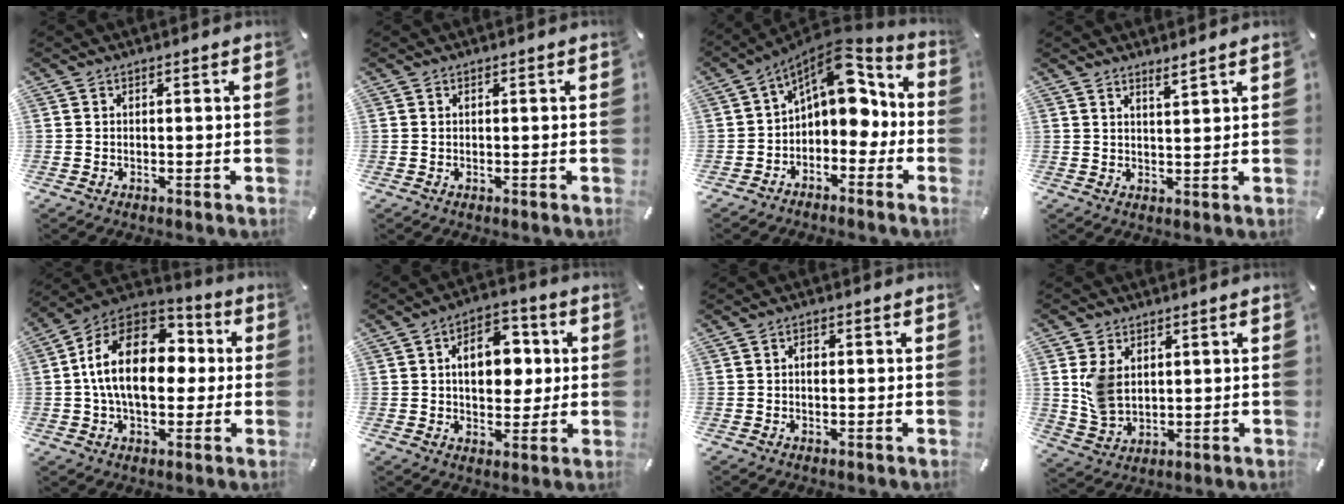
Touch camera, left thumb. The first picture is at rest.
{"total": 0.0}
{"total": 11.9, "force": [4.6, 7.1, 8.3], "torque": [-0.117, -0.037, 0.080]}
{"total": 2.7, "force": [2.5, -0.2, 1.0], "torque": [-0.024, -0.012, 0.046]}
{"total": 20.5, "force": [1.2, 13.5, 15.4], "torque": [-0.286, 0.014, 0.016]}
{"total": 12.3, "force": [1.8, 8.4, 8.8], "torque": [-0.111, 0.001, 0.028]}
{"total": 1.4, "force": [0.0, 0.9, 1.2], "torque": [-0.017, -0.001, -0.002]}
{"total": 7.9, "force": [2.2, 6.2, 4.4], "torque": [-0.111, 0.002, 0.041]}